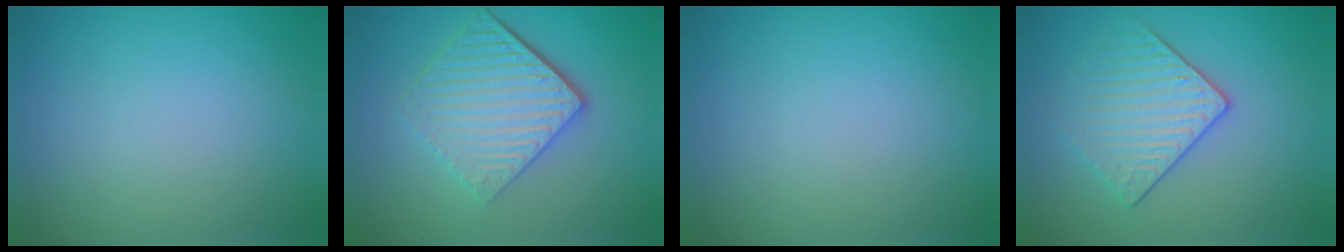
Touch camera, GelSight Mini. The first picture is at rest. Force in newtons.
{"total": 6.1, "press": 4.0, "slide": 4.5}
{"total": 0.0}
{"total": 3.2, "press": 3.2, "slide": 0.7}